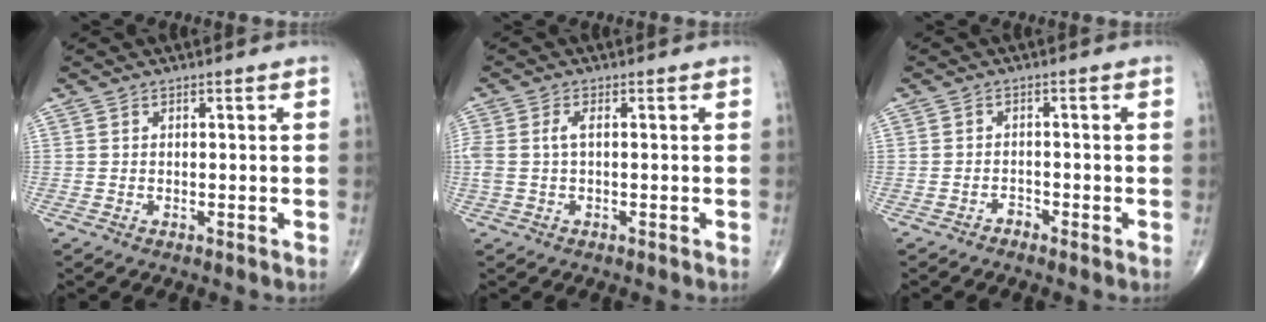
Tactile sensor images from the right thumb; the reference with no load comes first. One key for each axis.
{"total": 3.0, "fx": 0.3, "fy": 1.2, "fz": 2.7, "tx": -0.083, "ty": 0.012, "tz": 0.008}
{"total": 1.2, "fx": -1.1, "fy": 0.4, "fz": 0.1, "tx": 0.003, "ty": 0.003, "tz": -0.024}